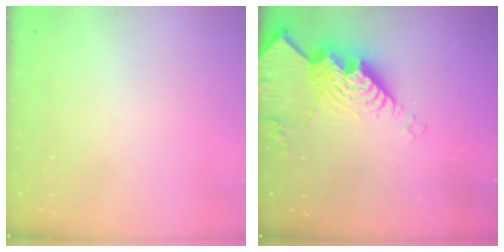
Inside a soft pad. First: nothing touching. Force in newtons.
{"total": 17.7, "press": 17.6, "slide": 1.5}